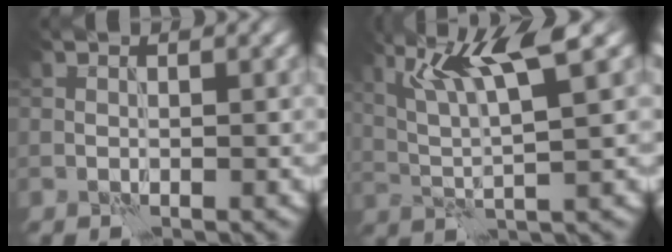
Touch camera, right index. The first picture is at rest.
{"total": 6.9, "force": [3.3, 1.1, 6.0], "torque": [-0.114, 0.006, 0.065]}